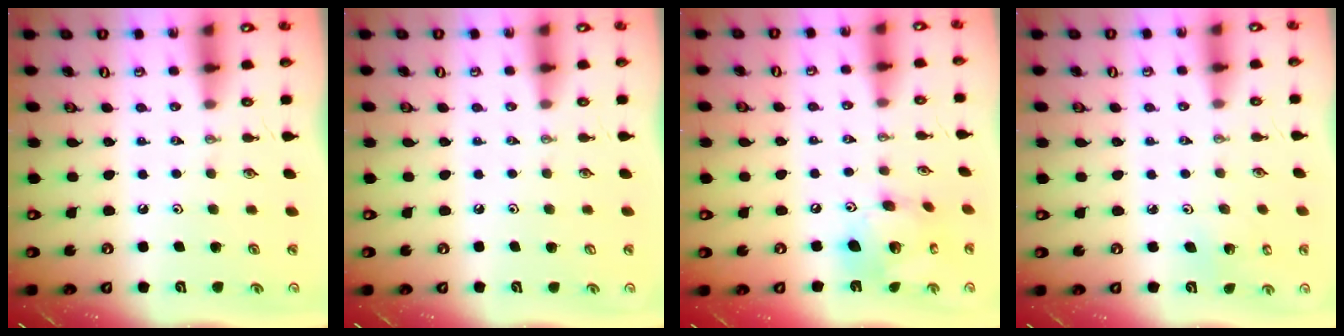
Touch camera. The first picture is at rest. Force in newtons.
{"total": 0.7, "press": 0.1, "slide": 0.7}
{"total": 15.4, "press": 15.3, "slide": 1.6}
{"total": 1.7, "press": 1.7, "slide": 0.1}